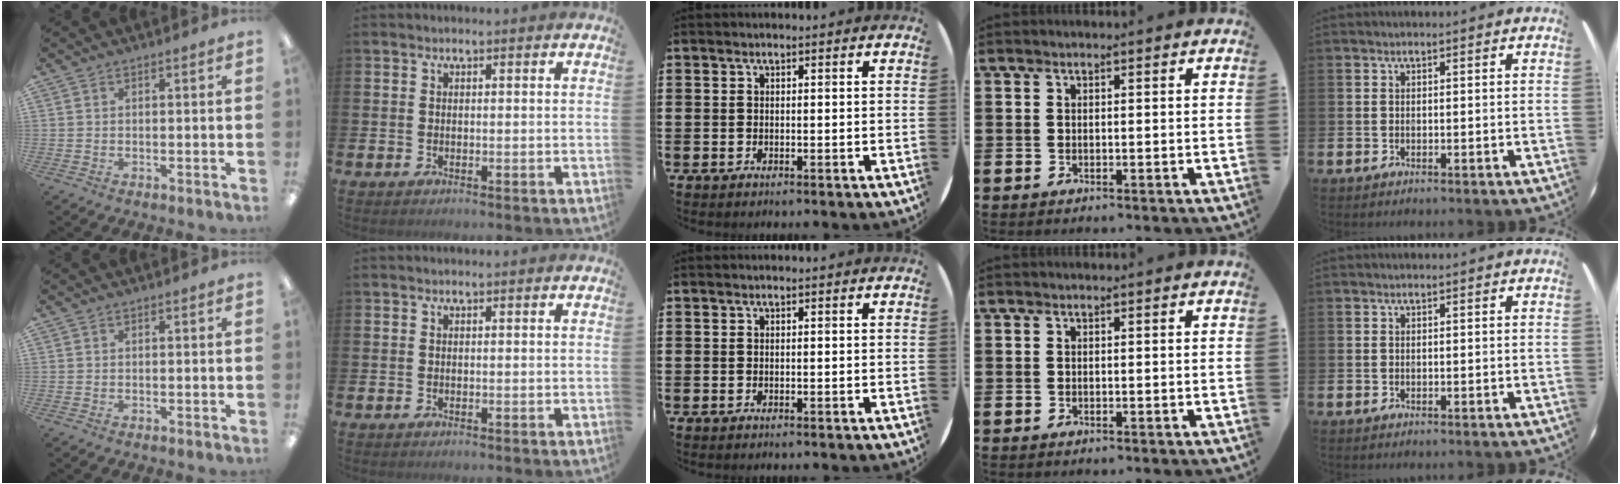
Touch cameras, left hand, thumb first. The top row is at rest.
{}